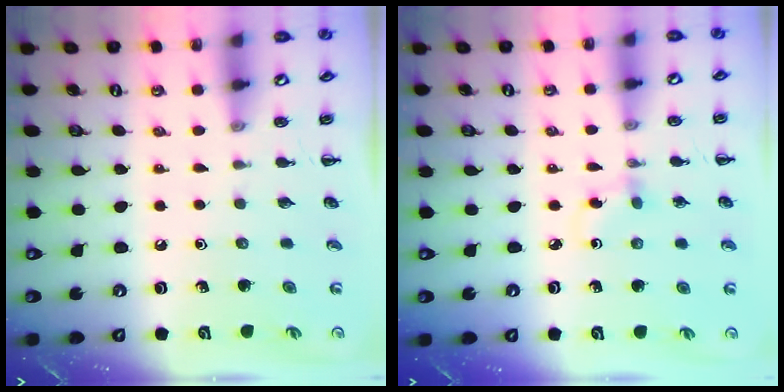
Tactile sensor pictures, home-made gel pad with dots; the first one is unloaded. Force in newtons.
{"total": 2.8, "press": 2.5, "slide": 1.2}